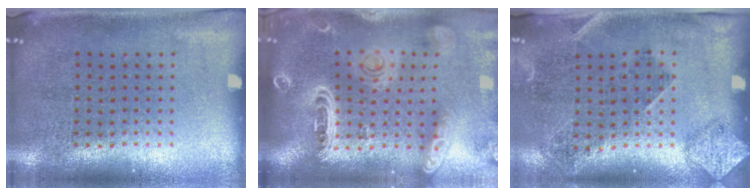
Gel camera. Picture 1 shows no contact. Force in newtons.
{"total": 2.5, "press": 2.3, "slide": 1.2}
{"total": 1.8, "press": 1.2, "slide": 1.3}